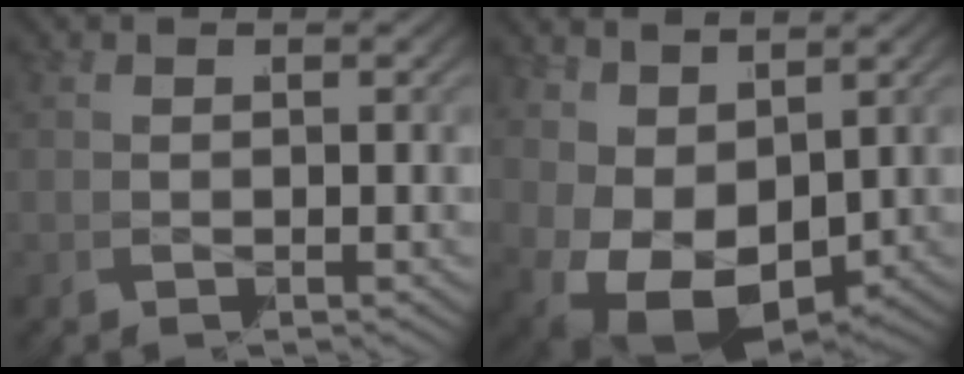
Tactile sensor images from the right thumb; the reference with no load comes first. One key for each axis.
{"total": 9.1, "fx": -1.9, "fy": 6.5, "fz": 6.1, "tx": -0.154, "ty": -0.049, "tz": -0.011}